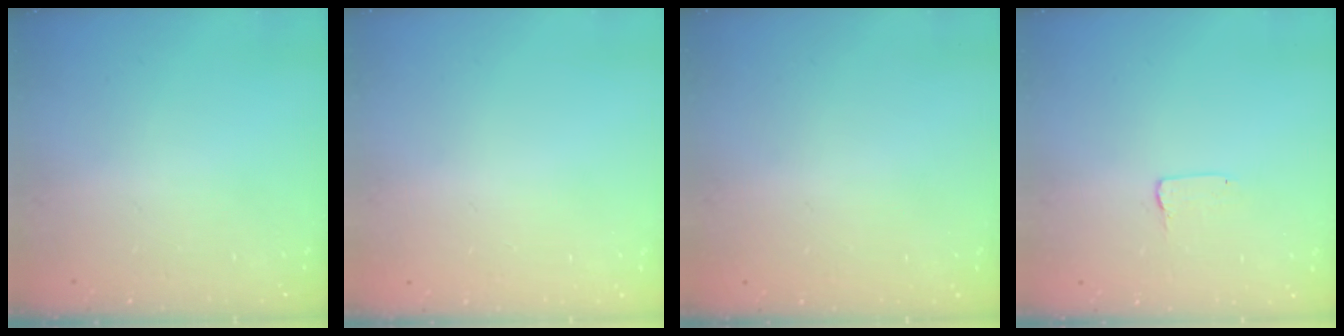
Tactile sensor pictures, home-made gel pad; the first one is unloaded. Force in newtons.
{"total": 0.0}
{"total": 0.0}
{"total": 1.0, "press": 1.0, "slide": 0.1}